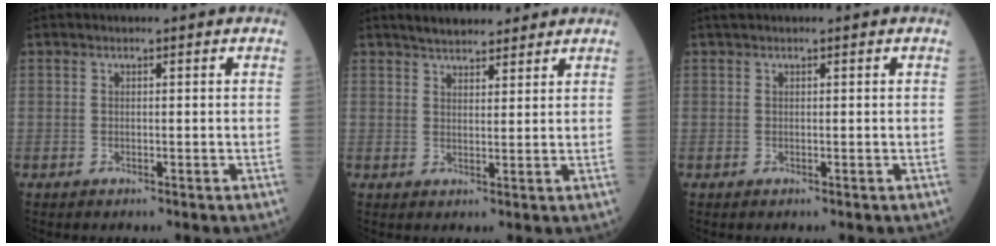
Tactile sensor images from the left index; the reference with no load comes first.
{"total": 6.2, "force": [5.4, 2.0, 2.3], "torque": [-0.031, 0.021, 0.086]}
{"total": 0.6, "force": [0.6, 0.1, 0.3], "torque": [-0.011, 0.013, 0.013]}